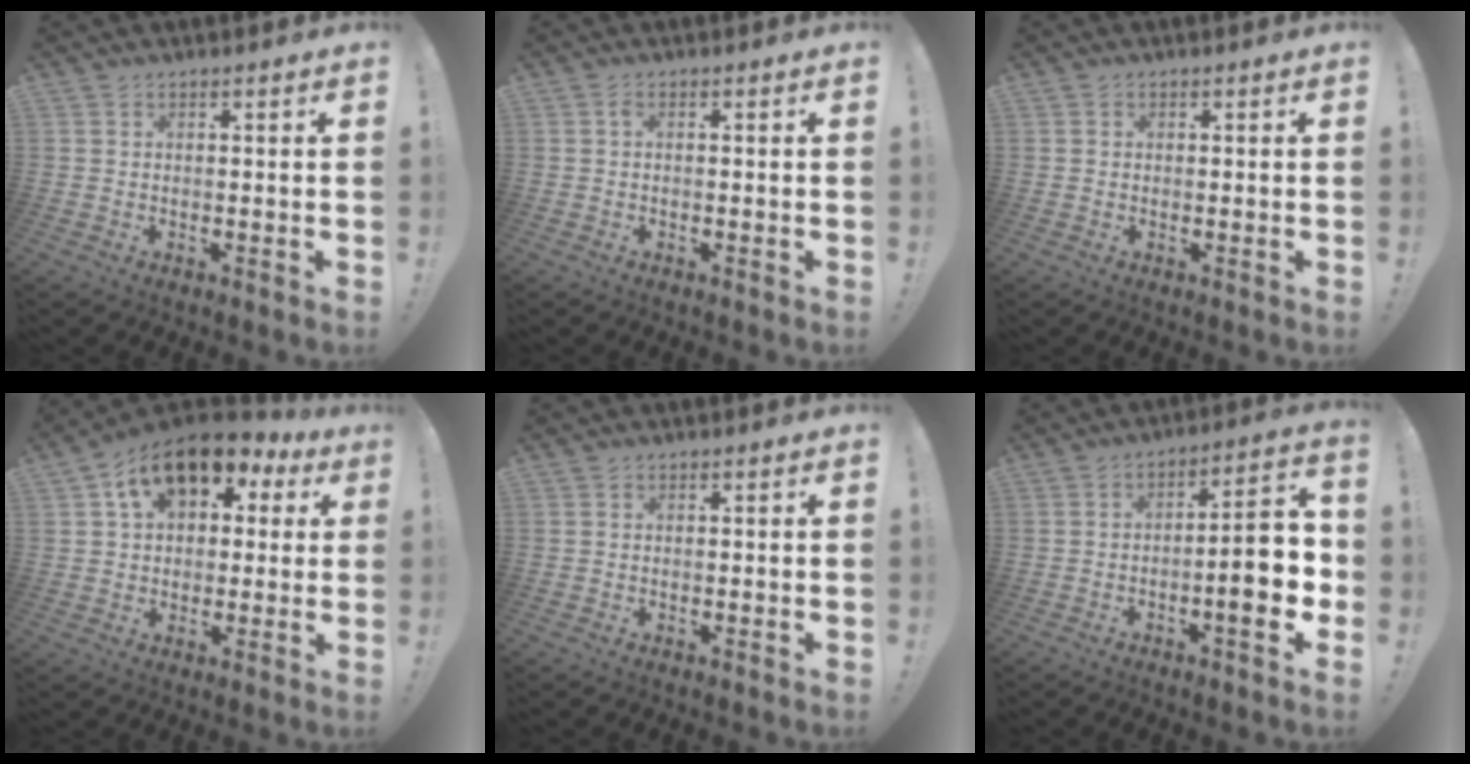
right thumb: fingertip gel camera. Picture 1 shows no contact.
{"total": 0.8, "force": [0.1, 0.3, 0.8], "torque": [-0.017, 0.002, 0.001]}
{"total": 0.7, "force": [0.4, 0.5, -0.1], "torque": [0.010, -0.001, 0.006]}
{"total": 14.6, "force": [7.9, 8.9, 8.4], "torque": [-0.128, -0.036, 0.145]}
{"total": 0.0}
{"total": 13.7, "force": [-3.0, 3.6, 12.9], "torque": [-0.164, 0.009, -0.051]}